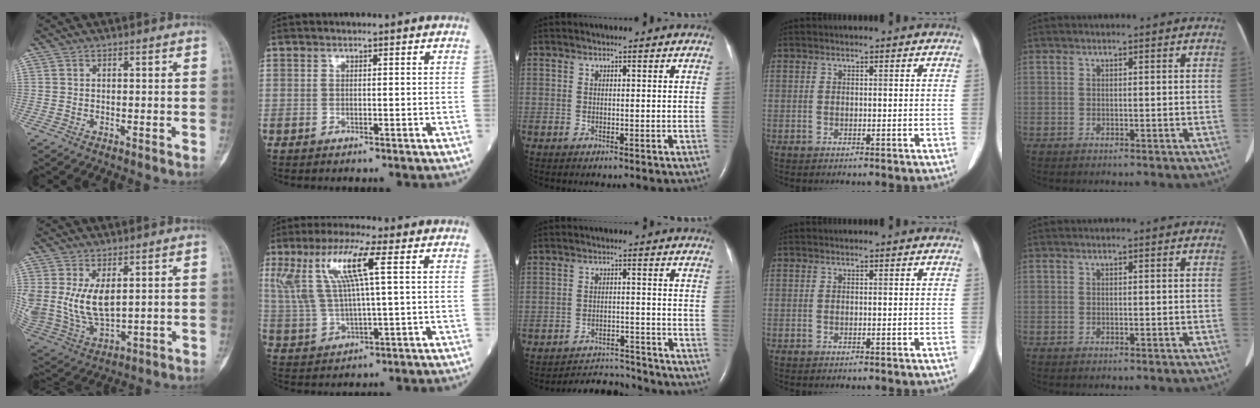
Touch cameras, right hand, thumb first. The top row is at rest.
{"thumb": {"total": 11.8, "force": [2.8, 6.6, 9.3], "torque": [-0.184, -0.020, 0.077]}, "index": {"total": 11.9, "force": [4.2, 1.3, 11.0], "torque": [-0.250, 0.018, 0.081]}, "middle": {"total": 7.5, "force": [-7.4, 0.8, -0.6], "torque": [0.005, 0.005, -0.113]}}